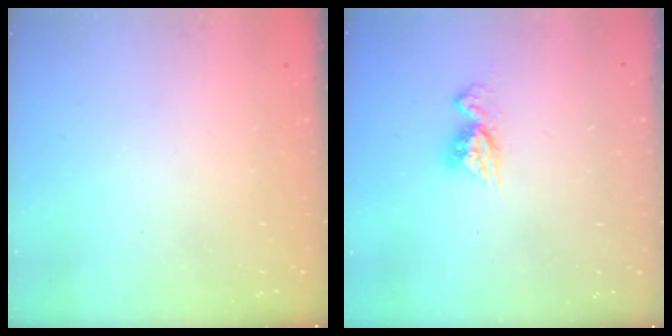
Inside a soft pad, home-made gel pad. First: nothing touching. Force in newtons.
{"total": 7.5, "press": 7.4, "slide": 0.8}